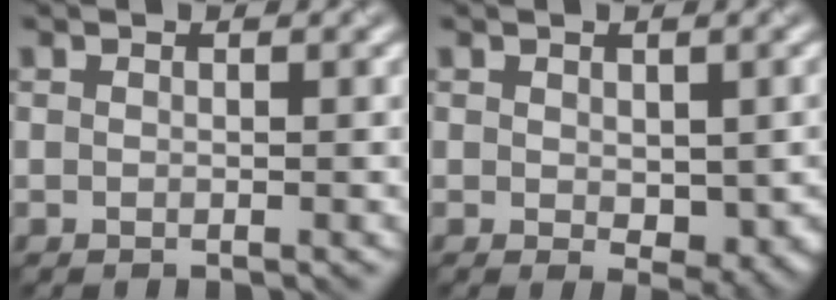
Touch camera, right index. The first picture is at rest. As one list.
[{"total": 4.5, "force": [-0.3, 2.6, 3.6], "torque": [-0.054, -0.019, 0.006]}]